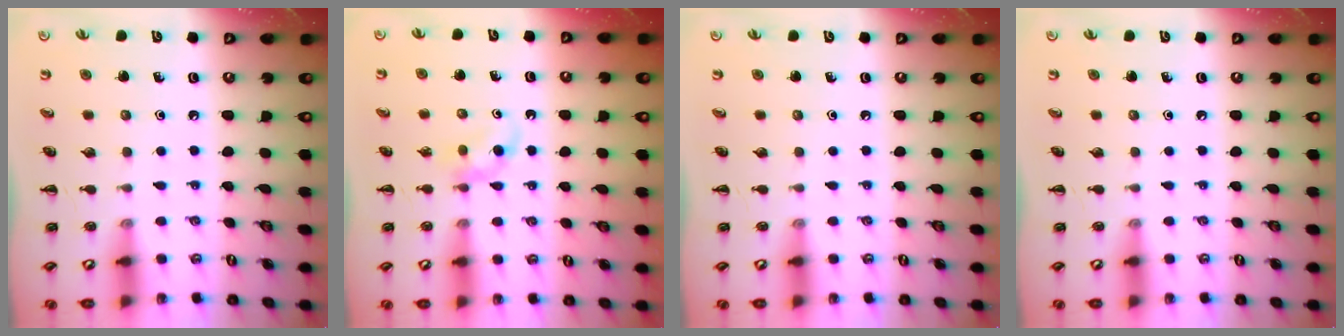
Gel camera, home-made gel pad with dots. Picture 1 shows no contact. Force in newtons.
{"total": 2.9, "press": 2.6, "slide": 1.3}
{"total": 0.0}
{"total": 0.0}